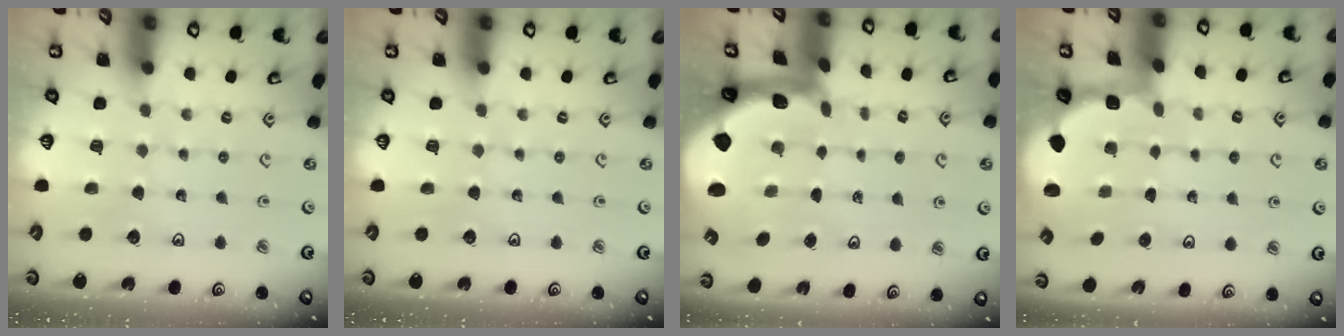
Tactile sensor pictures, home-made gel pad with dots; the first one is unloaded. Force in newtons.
{"total": 0.0}
{"total": 1.7, "press": 1.7, "slide": 0.4}
{"total": 2.0, "press": 1.8, "slide": 0.8}